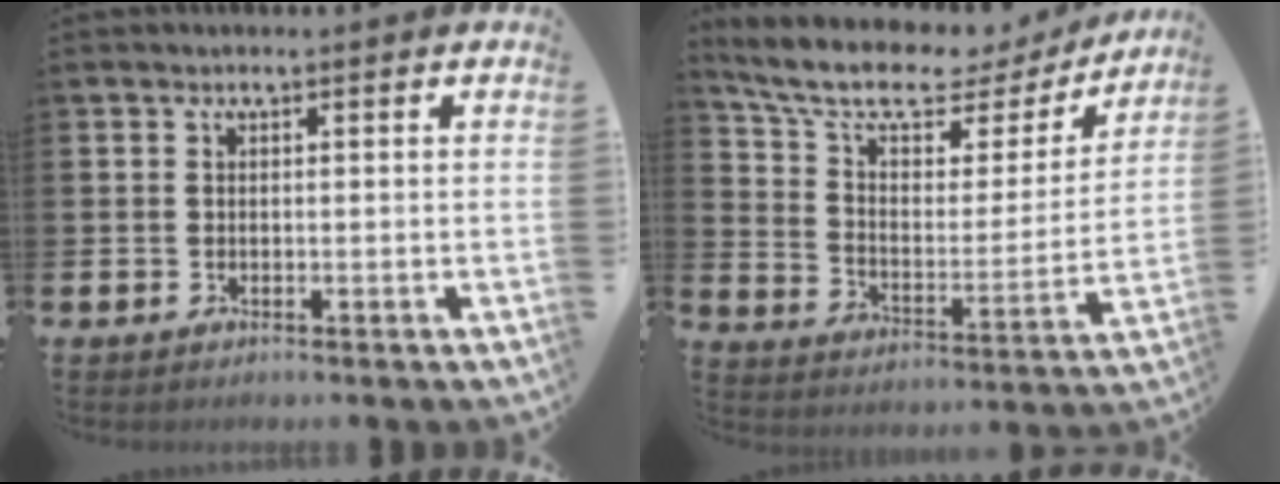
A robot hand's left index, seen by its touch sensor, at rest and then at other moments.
{"total": 10.2, "force": [8.3, 3.9, 4.5], "torque": [-0.124, -0.049, 0.140]}